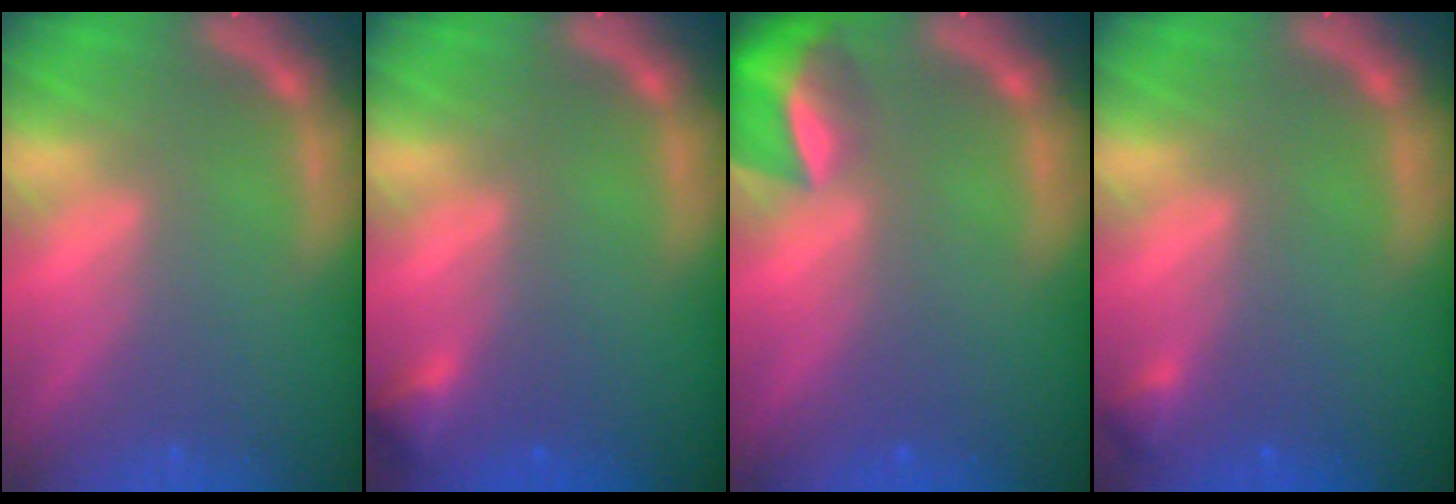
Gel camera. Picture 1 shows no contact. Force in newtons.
{"total": 1.4}
{"total": 5.5}
{"total": 0.9}